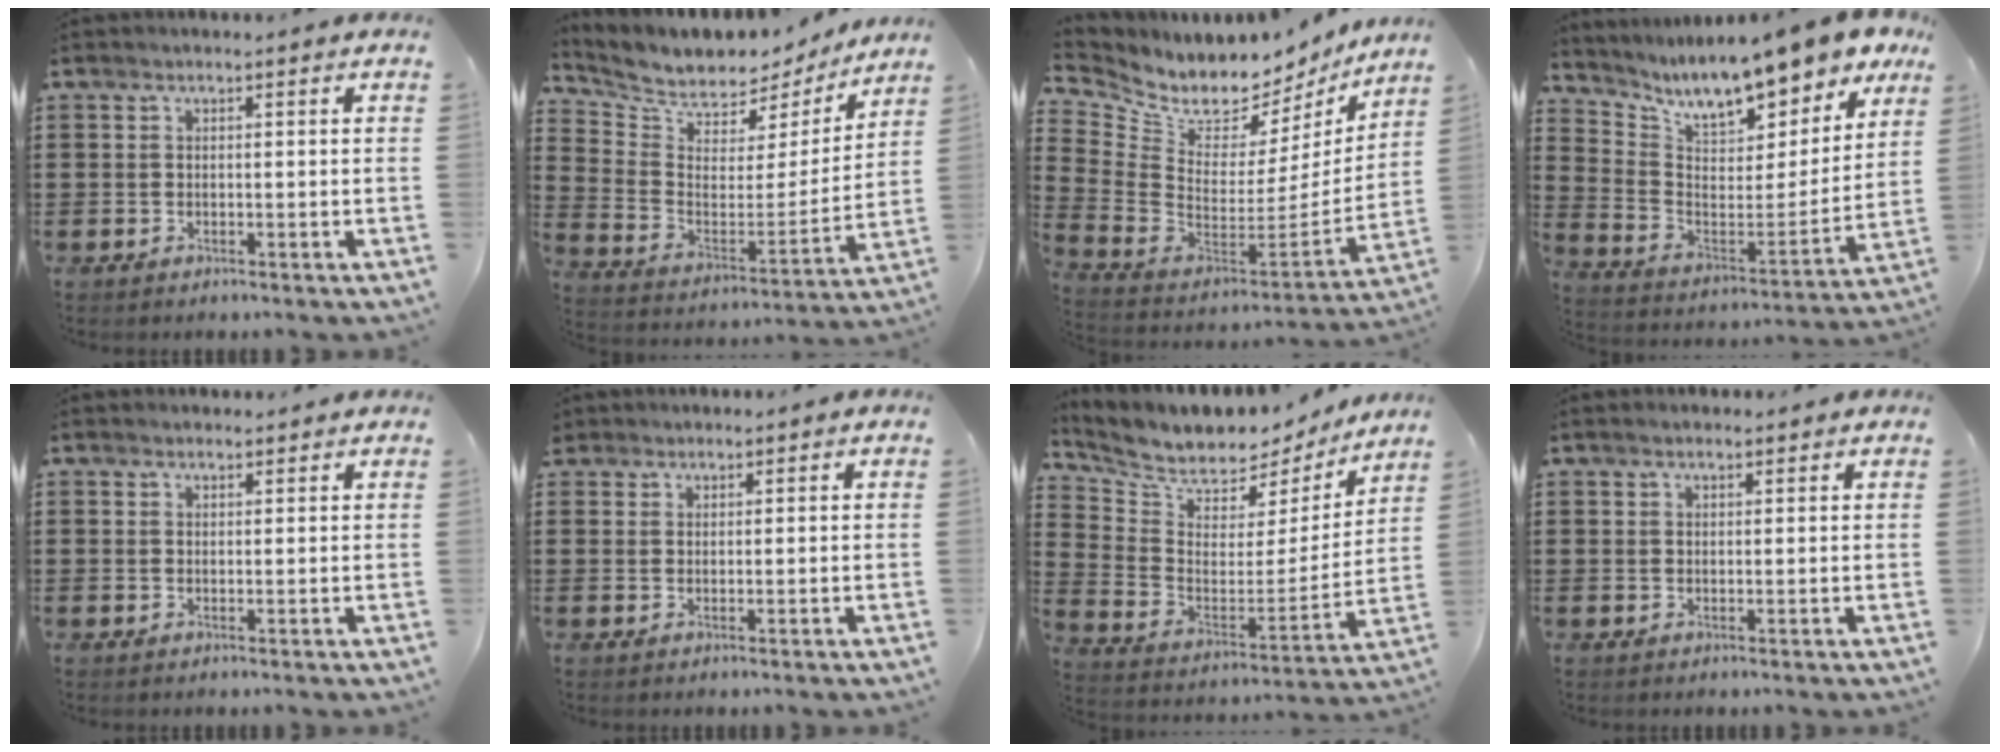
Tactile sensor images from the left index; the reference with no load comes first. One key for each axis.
{"total": 6.1, "fx": 5.7, "fy": 2.1, "fz": 0.5, "tx": -0.043, "ty": -0.053, "tz": 0.094}
{"total": 6.3, "fx": 5.6, "fy": 2.6, "fz": 1.5, "tx": -0.070, "ty": -0.064, "tz": 0.095}
{"total": 10.5, "fx": 9.5, "fy": 1.2, "fz": 4.2, "tx": -0.108, "ty": -0.073, "tz": 0.160}
{"total": 1.1, "fx": 1.0, "fy": 0.4, "fz": 0.0, "tx": -0.002, "ty": 0.002, "tz": 0.021}
{"total": 1.2, "fx": 1.0, "fy": 0.7, "fz": 0.1, "tx": -0.005, "ty": 0.004, "tz": 0.020}
{"total": 6.2, "fx": 5.6, "fy": 2.4, "fz": 1.1, "tx": -0.052, "ty": -0.053, "tz": 0.093}
{"total": 1.1, "fx": 0.9, "fy": 0.2, "fz": 0.6, "tx": -0.012, "ty": 0.002, "tz": 0.016}